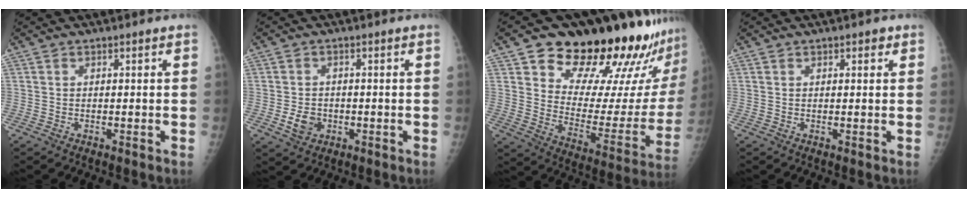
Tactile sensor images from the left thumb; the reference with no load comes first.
{"total": 4.0, "force": [-1.0, 3.3, 2.1], "torque": [-0.026, 0.003, -0.013]}
{"total": 27.6, "force": [22.6, 8.9, 13.3], "torque": [-0.156, -0.141, 0.304]}
{"total": 1.3, "force": [0.8, 0.6, 0.9], "torque": [-0.003, -0.001, 0.008]}